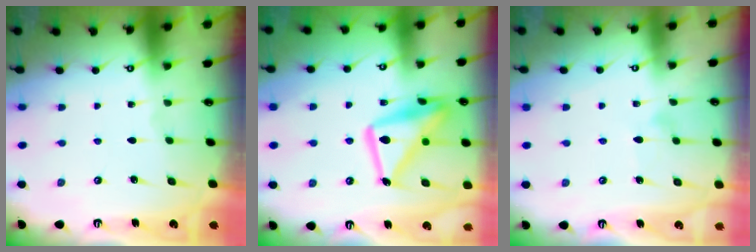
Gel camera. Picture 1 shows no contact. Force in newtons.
{"total": 17.9, "press": 17.9, "slide": 1.2}
{"total": 6.5, "press": 6.5, "slide": 0.3}